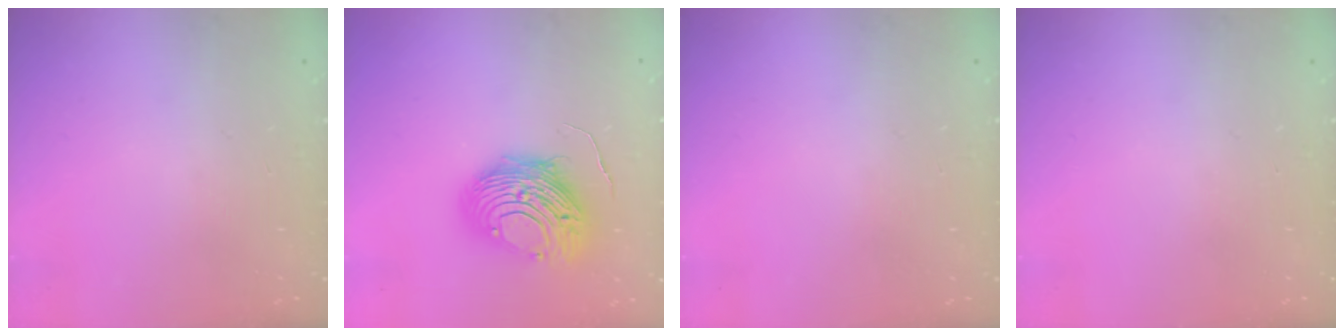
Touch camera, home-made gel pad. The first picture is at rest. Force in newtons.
{"total": 13.0, "press": 12.9, "slide": 1.4}
{"total": 0.0}
{"total": 0.0}